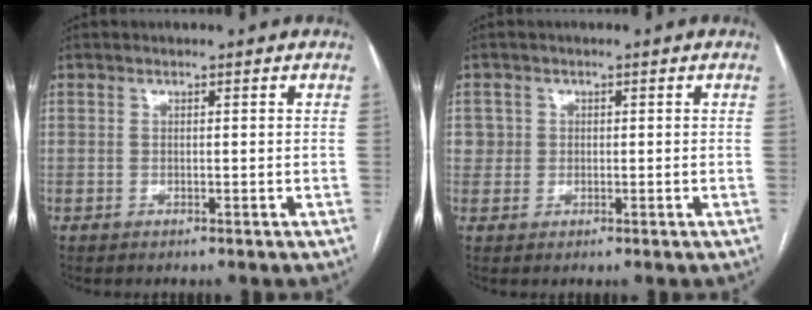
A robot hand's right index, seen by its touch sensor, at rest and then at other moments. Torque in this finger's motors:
{"motor_torque": [0.02, 0.05, 0.02, 0.00]}